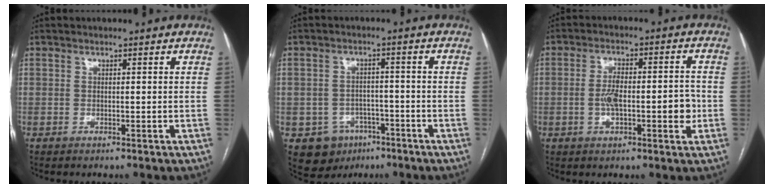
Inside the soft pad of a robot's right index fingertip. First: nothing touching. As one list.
[{"total": 6.8, "force": [-3.5, 5.6, 1.5], "torque": [-0.024, 0.011, -0.041]}, {"total": 8.4, "force": [-1.4, 2.9, 7.7], "torque": [-0.133, 0.018, -0.020]}]